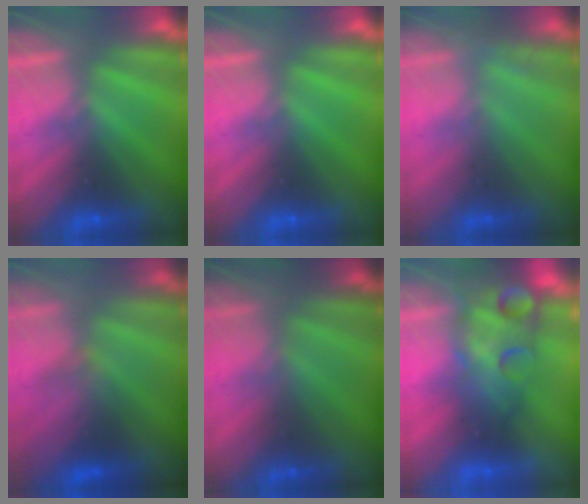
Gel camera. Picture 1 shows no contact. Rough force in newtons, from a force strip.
{"total": 0.0}
{"total": 2.7}
{"total": 3.7}
{"total": 1.5}
{"total": 5.8}